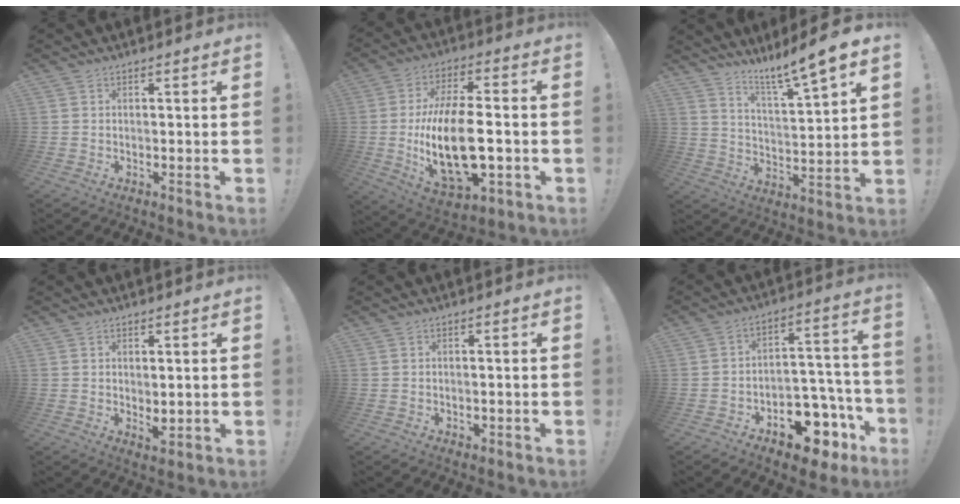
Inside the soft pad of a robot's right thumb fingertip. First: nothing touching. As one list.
[{"total": 21.9, "force": [-3.1, 11.0, 18.7], "torque": [-0.349, -0.002, -0.048]}, {"total": 10.1, "force": [8.2, -0.5, 6.0], "torque": [-0.108, -0.068, 0.130]}, {"total": 2.9, "force": [0.5, 1.6, 2.4], "torque": [-0.026, -0.005, 0.011]}, {"total": 1.1, "force": [-0.4, 1.0, 0.2], "torque": [0.007, 0.000, -0.009]}, {"total": 14.4, "force": [-9.5, 7.9, 7.3], "torque": [-0.046, 0.081, -0.148]}]